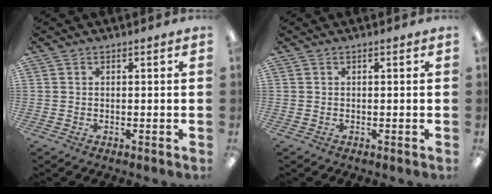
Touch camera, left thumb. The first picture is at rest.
{"total": 0.0}